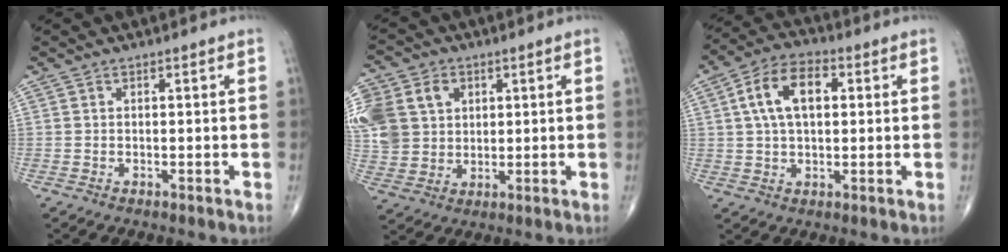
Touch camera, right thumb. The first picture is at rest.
{"total": 17.8, "force": [4.8, 14.6, 9.1], "torque": [-0.218, 0.029, 0.102]}
{"total": 10.9, "force": [2.4, 6.2, 8.6], "torque": [-0.147, 0.019, 0.037]}